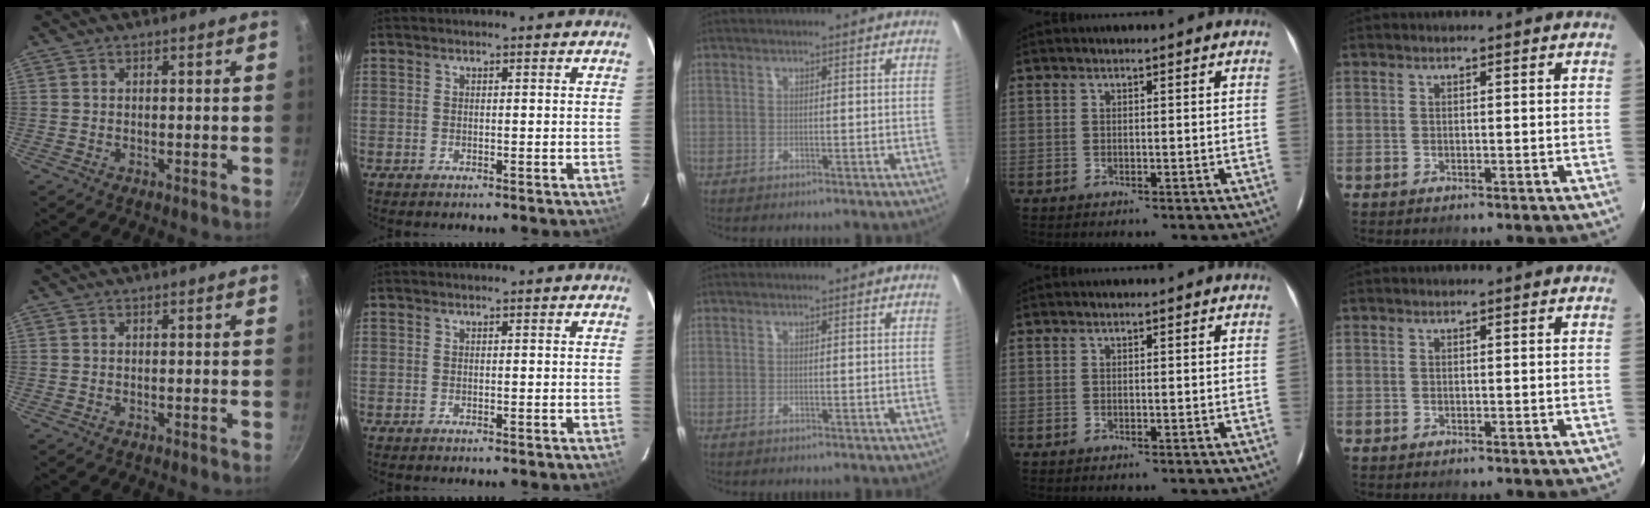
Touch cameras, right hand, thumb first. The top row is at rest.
{}